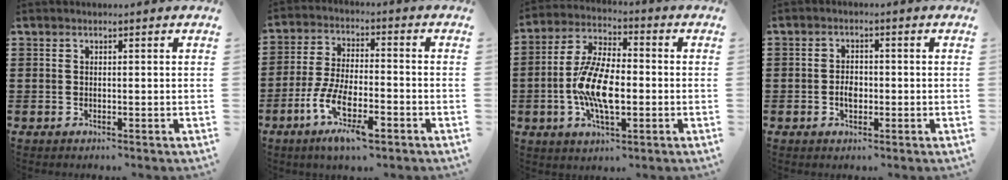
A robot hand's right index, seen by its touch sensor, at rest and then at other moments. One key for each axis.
{"total": 10.3, "fx": -5.2, "fy": 3.2, "fz": 8.4, "tx": -0.182, "ty": -0.004, "tz": -0.096}
{"total": 10.0, "fx": -2.0, "fy": 4.3, "fz": 8.8, "tx": -0.196, "ty": -0.008, "tz": -0.040}
{"total": 2.6, "fx": -0.6, "fy": 1.6, "fz": 2.0, "tx": -0.030, "ty": -0.001, "tz": -0.012}